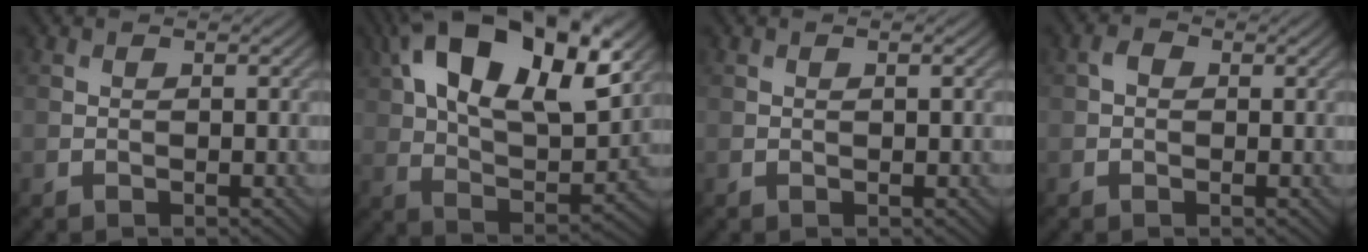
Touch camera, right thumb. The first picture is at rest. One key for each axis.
{"total": 19.2, "fx": 9.0, "fy": 9.1, "fz": 14.3, "tx": -0.261, "ty": 0.029, "tz": 0.131}
{"total": 0.6, "fx": 0.1, "fy": 0.1, "fz": 0.6, "tx": -0.008, "ty": 0.002, "tz": 0.002}
{"total": 1.2, "fx": 0.1, "fy": 1.0, "fz": 0.7, "tx": -0.014, "ty": 0.001, "tz": -0.005}